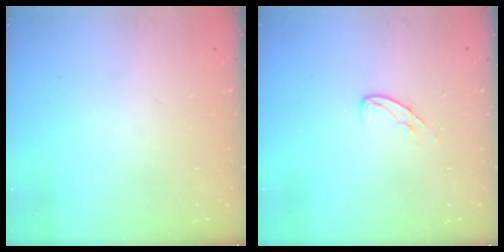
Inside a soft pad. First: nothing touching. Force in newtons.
{"total": 5.8, "press": 5.8, "slide": 0.4}